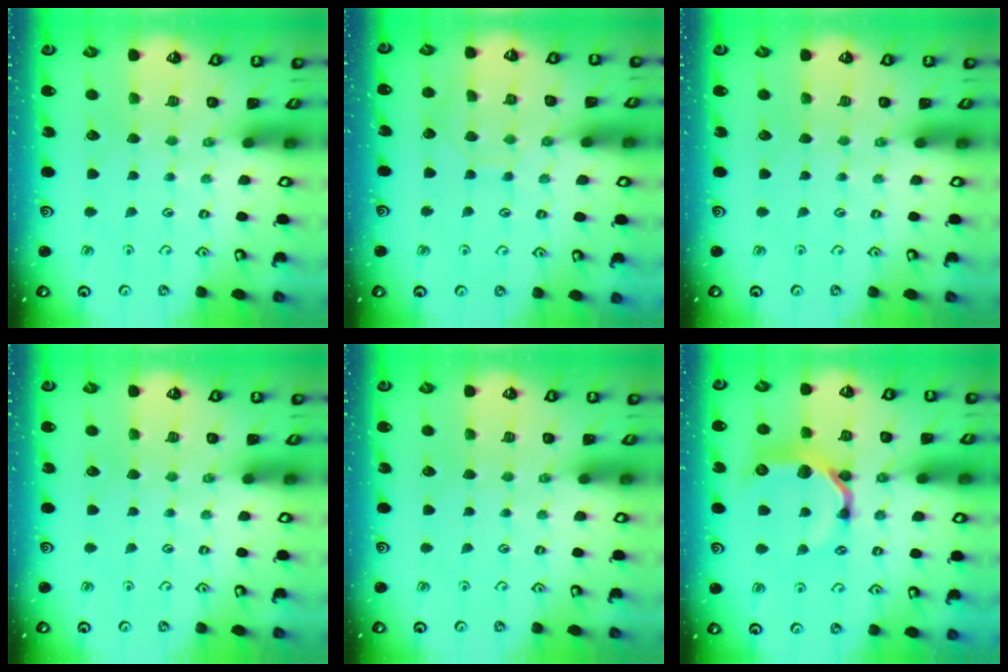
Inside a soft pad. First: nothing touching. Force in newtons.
{"total": 6.0, "press": 6.0, "slide": 0.5}
{"total": 0.0}
{"total": 0.0}
{"total": 0.0}
{"total": 11.9, "press": 11.9, "slide": 0.6}